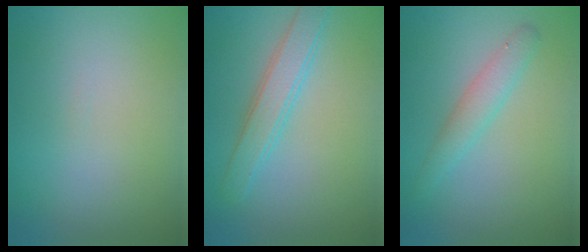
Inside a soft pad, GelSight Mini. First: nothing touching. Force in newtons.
{"total": 2.9, "press": 2.9, "slide": 0.1}
{"total": 1.3, "press": 1.3, "slide": 0.2}